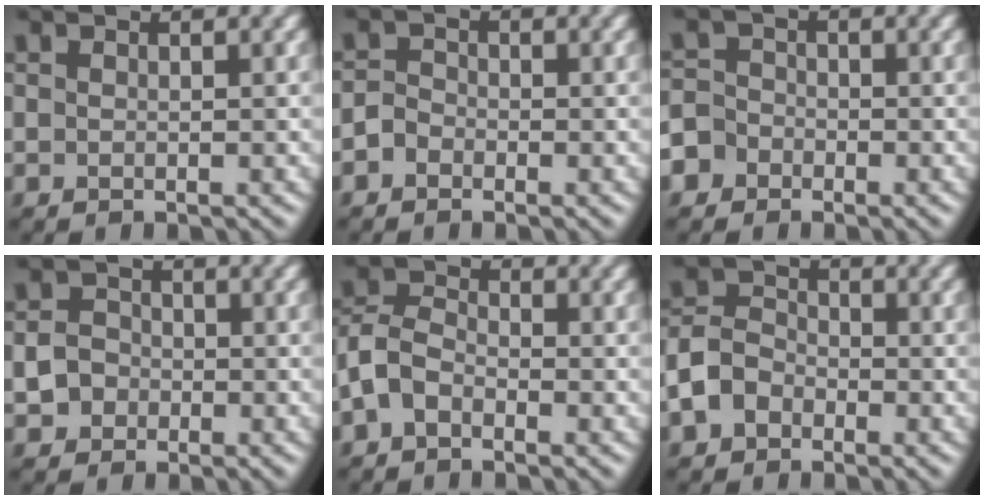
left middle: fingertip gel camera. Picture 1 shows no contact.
{"total": 1.6, "force": [-1.1, 1.2, 0.3], "torque": [0.005, 0.004, -0.030]}
{"total": 4.4, "force": [-2.5, 3.6, 0.6], "torque": [0.004, 0.003, -0.069]}
{"total": 3.0, "force": [-1.1, 2.7, 0.8], "torque": [0.009, 0.004, -0.027]}
{"total": 3.4, "force": [-1.7, 2.2, 2.0], "torque": [-0.046, 0.009, -0.046]}
{"total": 4.0, "force": [-2.0, 2.9, 1.8], "torque": [-0.040, 0.003, -0.048]}